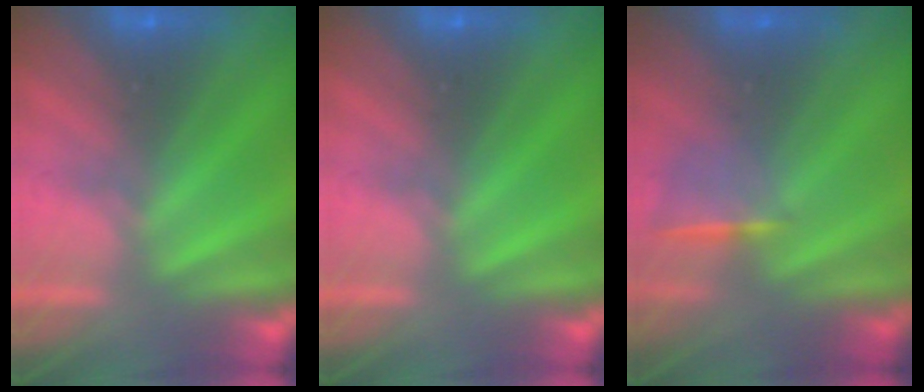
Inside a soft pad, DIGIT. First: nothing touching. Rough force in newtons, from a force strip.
{"total": 0.0}
{"total": 1.1}